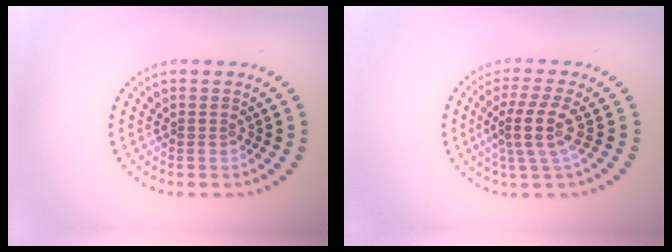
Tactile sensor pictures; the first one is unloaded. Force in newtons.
{"total": 3.5, "press": 2.6, "slide": 2.3}